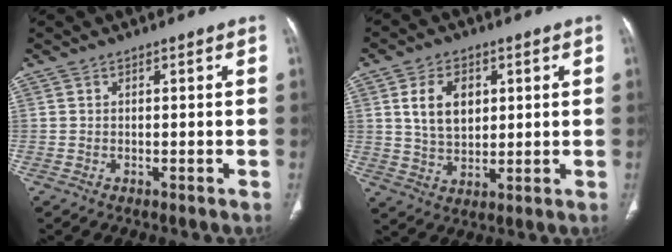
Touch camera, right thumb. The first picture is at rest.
{"total": 9.0, "force": [2.6, 6.0, 6.2], "torque": [-0.090, -0.011, 0.053]}